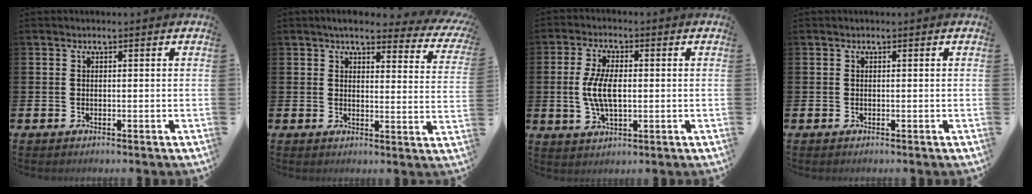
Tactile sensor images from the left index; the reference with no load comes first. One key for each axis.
{"total": 4.4, "fx": 3.9, "fy": 1.2, "fz": 1.8, "tx": -0.032, "ty": -0.027, "tz": 0.061}
{"total": 6.5, "fx": 0.2, "fy": 3.0, "fz": 5.7, "tx": -0.118, "ty": 0.005, "tz": -0.001}
{"total": 0.0}